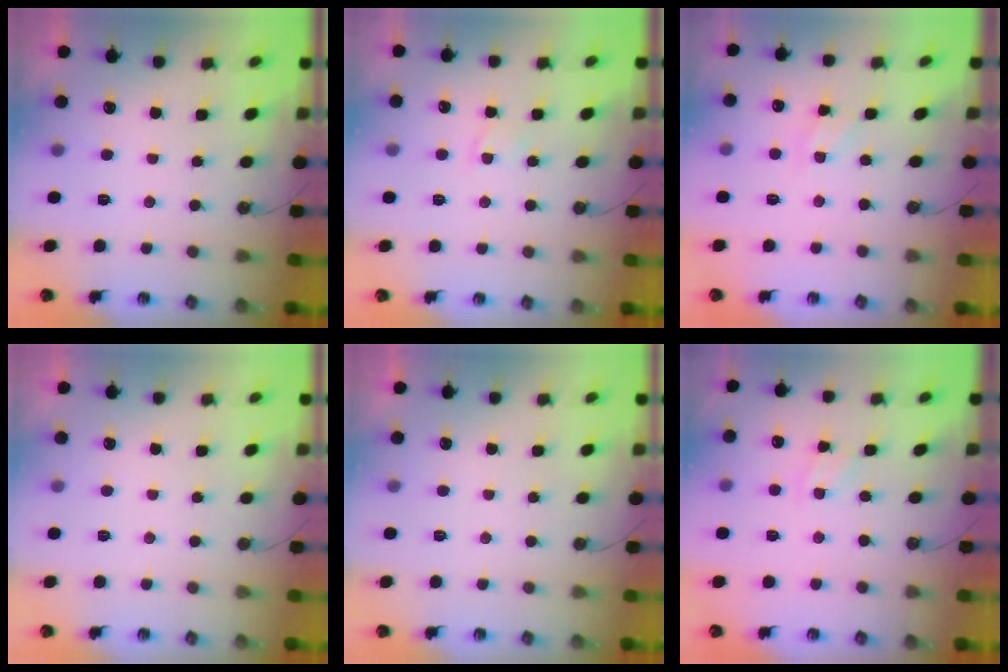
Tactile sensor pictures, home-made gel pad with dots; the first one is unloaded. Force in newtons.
{"total": 2.8, "press": 2.8, "slide": 0.4}
{"total": 3.2, "press": 3.1, "slide": 0.5}
{"total": 0.0}
{"total": 0.0}
{"total": 2.2, "press": 2.2, "slide": 0.3}